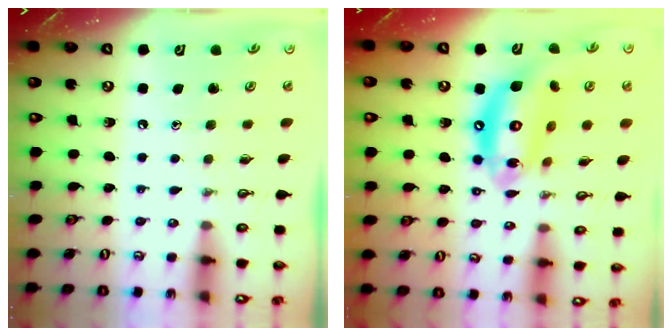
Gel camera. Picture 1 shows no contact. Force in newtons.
{"total": 16.7, "press": 16.6, "slide": 1.6}